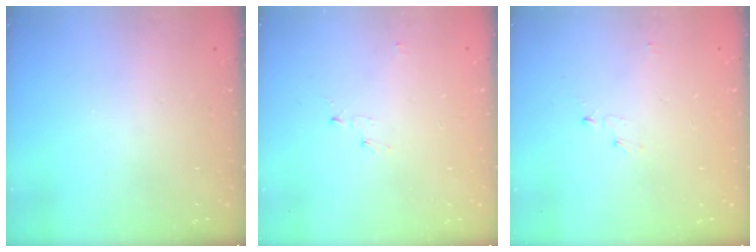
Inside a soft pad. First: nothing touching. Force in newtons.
{"total": 2.8, "press": 2.8, "slide": 0.3}
{"total": 2.8, "press": 2.8, "slide": 0.3}